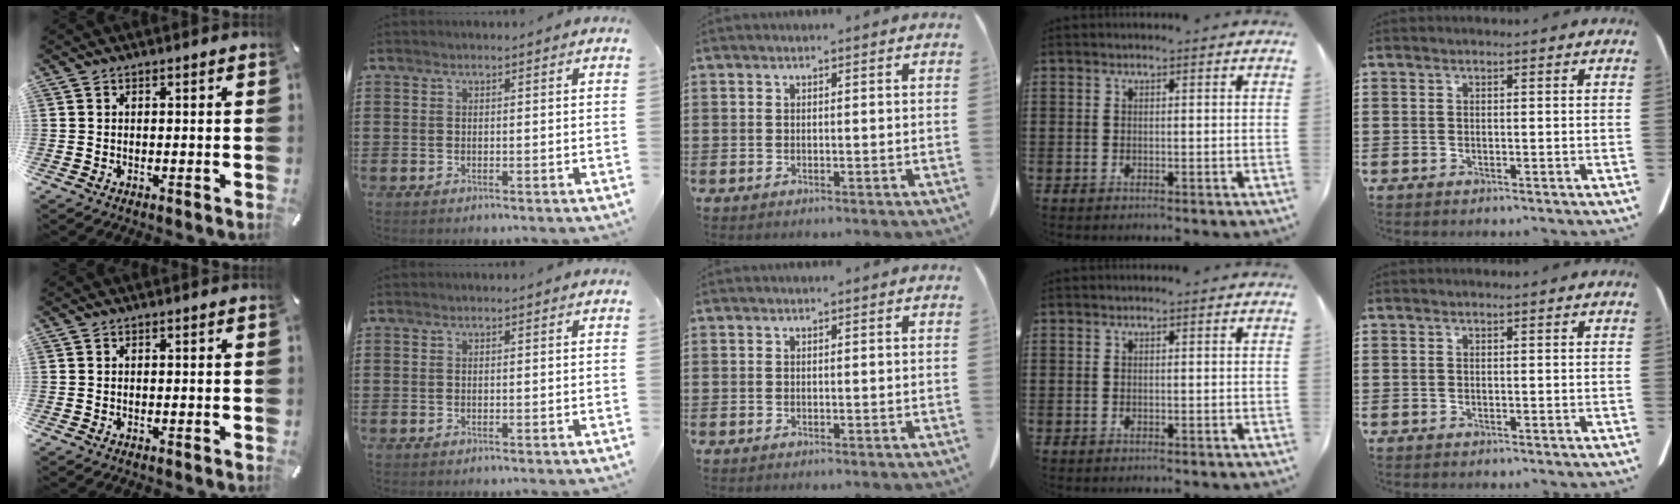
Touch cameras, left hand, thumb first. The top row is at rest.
{}